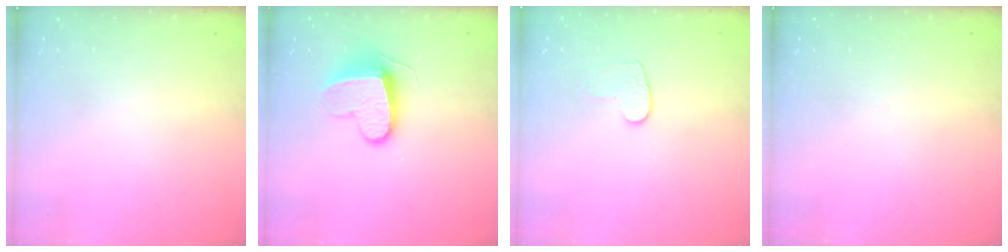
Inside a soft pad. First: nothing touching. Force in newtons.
{"total": 10.3, "press": 10.2, "slide": 1.2}
{"total": 5.3, "press": 5.3, "slide": 0.5}
{"total": 0.0}